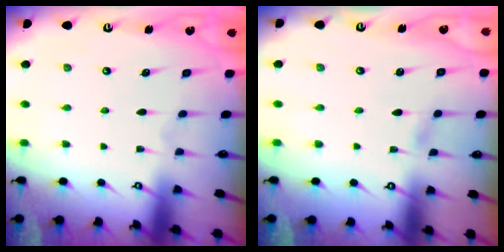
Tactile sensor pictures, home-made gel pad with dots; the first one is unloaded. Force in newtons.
{"total": 1.1, "press": 1.1, "slide": 0.1}